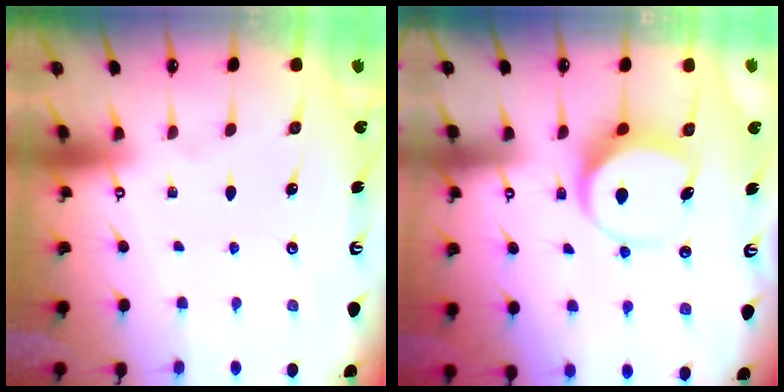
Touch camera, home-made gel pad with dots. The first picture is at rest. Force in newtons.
{"total": 7.9, "press": 7.9, "slide": 1.0}